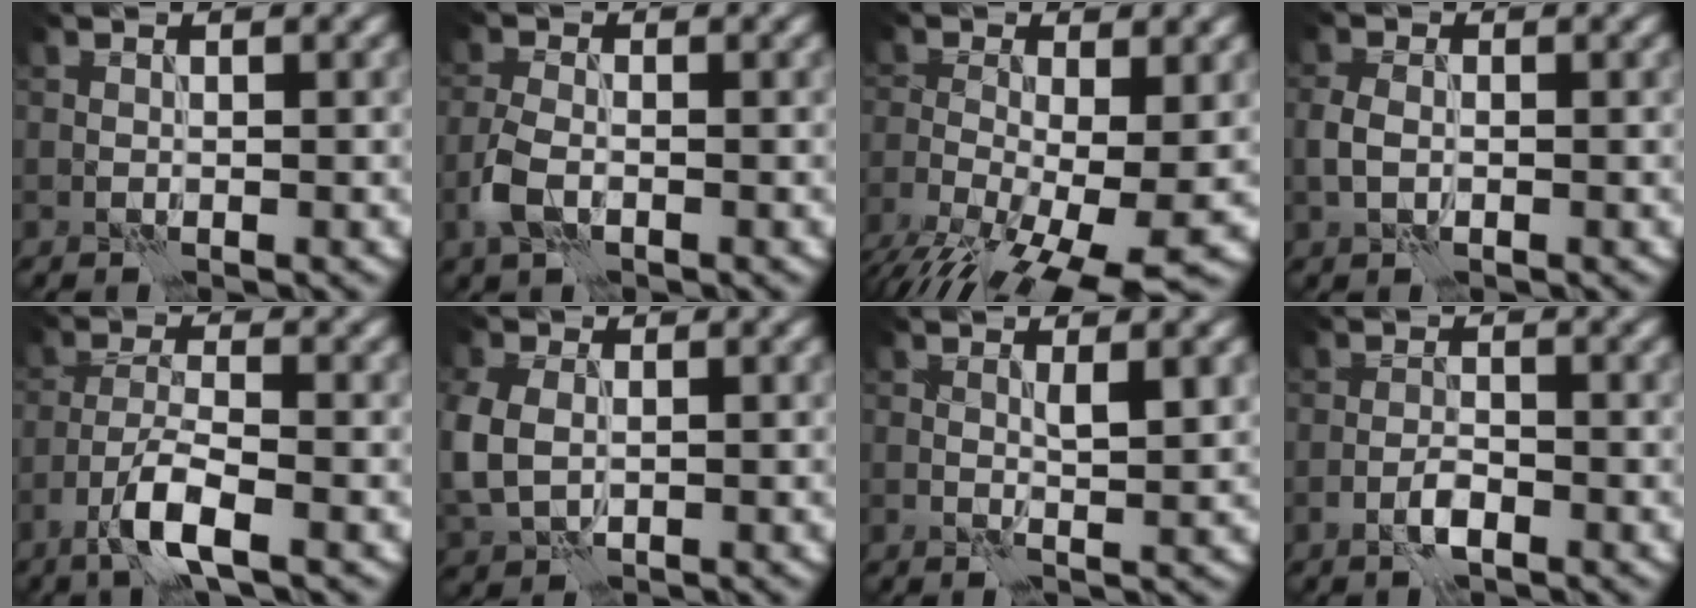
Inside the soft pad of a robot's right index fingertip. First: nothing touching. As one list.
[{"total": 2.8, "force": [-1.2, 1.5, 2.0], "torque": [-0.047, -0.001, -0.031]}, {"total": 10.5, "force": [-5.1, 4.2, 8.1], "torque": [-0.144, -0.029, -0.091]}, {"total": 2.0, "force": [-0.4, 1.4, 1.4], "torque": [-0.032, 0.002, -0.011]}, {"total": 4.7, "force": [-2.8, 1.0, 3.6], "torque": [-0.070, 0.002, -0.058]}, {"total": 5.0, "force": [-0.1, 3.8, 3.2], "torque": [-0.098, -0.008, 0.008]}, {"total": 1.9, "force": [0.5, 0.3, 1.8], "torque": [-0.031, -0.001, 0.010]}, {"total": 1.8, "force": [-1.2, 0.5, 1.3], "torque": [-0.026, 0.004, -0.025]}]